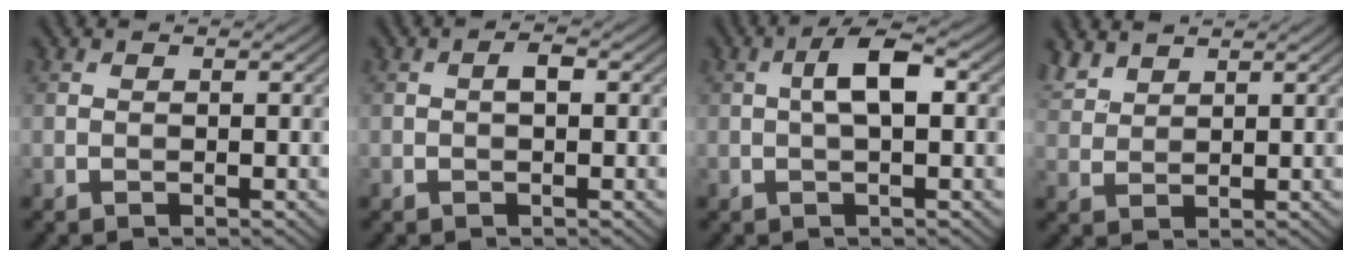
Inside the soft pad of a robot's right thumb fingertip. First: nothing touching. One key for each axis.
{"total": 1.3, "fx": 0.1, "fy": 0.5, "fz": 1.2, "tx": -0.021, "ty": 0.005, "tz": -0.001}
{"total": 4.4, "fx": 0.5, "fy": 1.3, "fz": 4.1, "tx": -0.080, "ty": 0.014, "tz": 0.004}
{"total": 3.7, "fx": 3.0, "fy": 1.4, "fz": 1.5, "tx": -0.040, "ty": 0.008, "tz": 0.071}